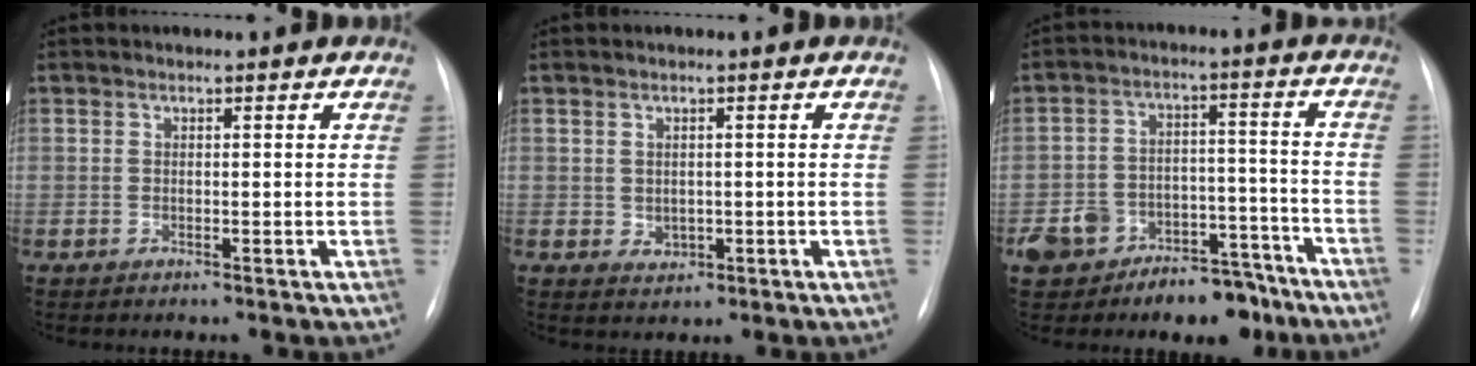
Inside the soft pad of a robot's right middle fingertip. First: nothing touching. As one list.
[{"total": 2.0, "force": [-0.1, 1.7, 1.0], "torque": [-0.017, 0.000, 0.007]}, {"total": 11.6, "force": [-8.3, 6.9, 4.3], "torque": [-0.053, 0.046, -0.122]}]